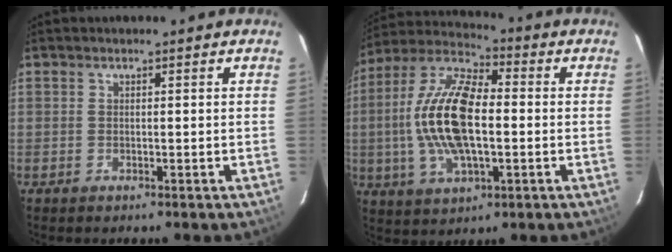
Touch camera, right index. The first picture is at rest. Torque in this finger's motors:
{"motor_torque": [2.14, 0.00, 1.05, 0.20]}